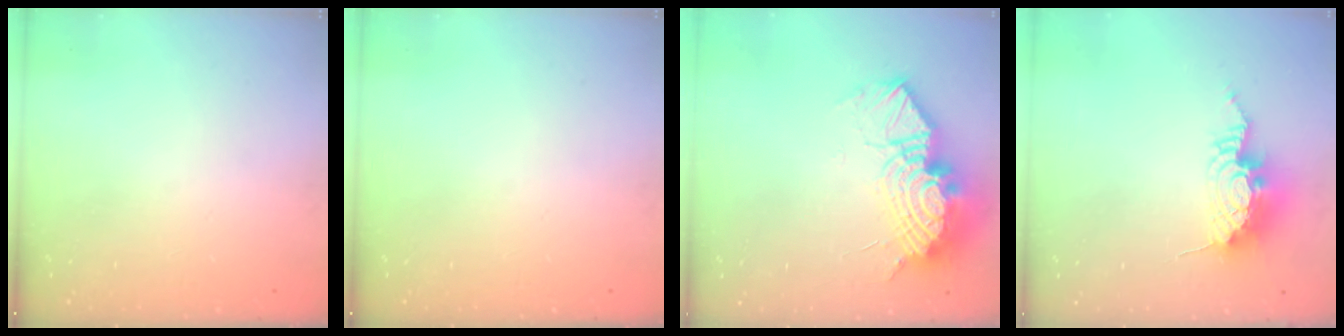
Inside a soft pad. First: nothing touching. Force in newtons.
{"total": 0.0}
{"total": 19.7, "press": 19.6, "slide": 2.4}
{"total": 12.2, "press": 12.1, "slide": 1.2}